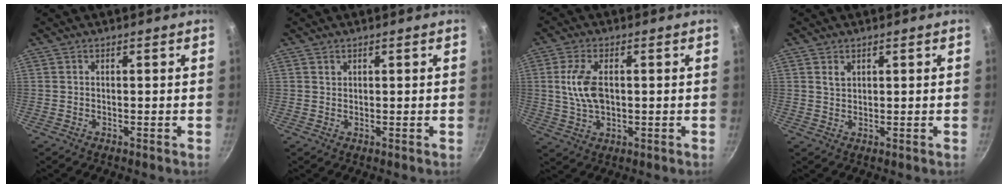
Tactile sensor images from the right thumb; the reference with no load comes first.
{"total": 0.7, "force": [0.4, 0.5, 0.1], "torque": [-0.001, 0.000, 0.008]}
{"total": 8.2, "force": [0.9, 4.6, 6.7], "torque": [-0.129, 0.004, 0.015]}
{"total": 1.8, "force": [0.9, 1.2, 0.9], "torque": [-0.015, -0.001, 0.018]}